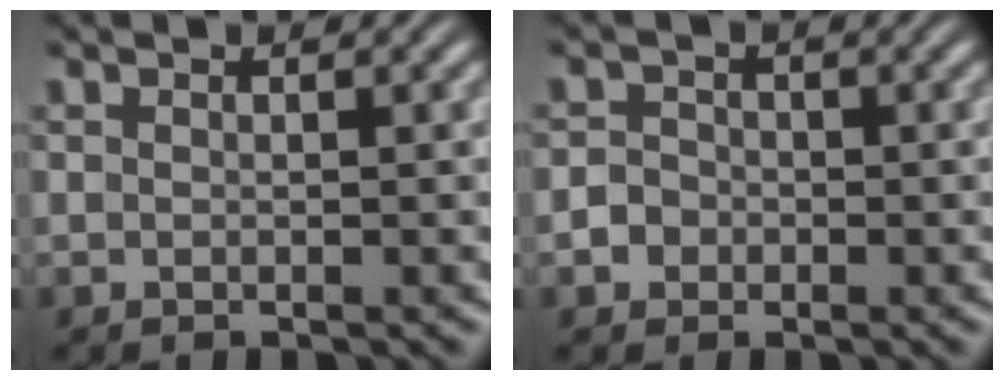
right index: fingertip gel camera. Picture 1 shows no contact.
{"total": 2.9, "force": [-1.0, 2.7, 0.5], "torque": [-0.019, -0.010, -0.021]}